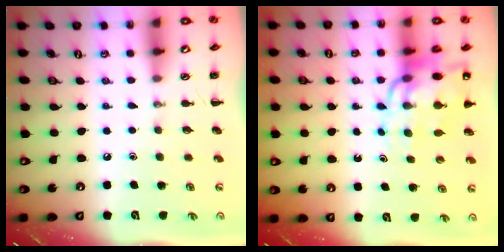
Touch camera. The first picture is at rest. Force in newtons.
{"total": 13.9, "press": 13.4, "slide": 3.8}